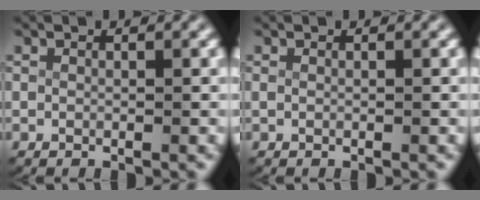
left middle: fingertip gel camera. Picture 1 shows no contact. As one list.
[{"total": 0.0}]